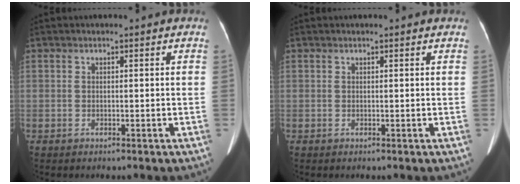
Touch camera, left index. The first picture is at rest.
{"total": 1.2, "force": [1.0, 0.2, 0.5], "torque": [-0.008, 0.015, 0.010]}